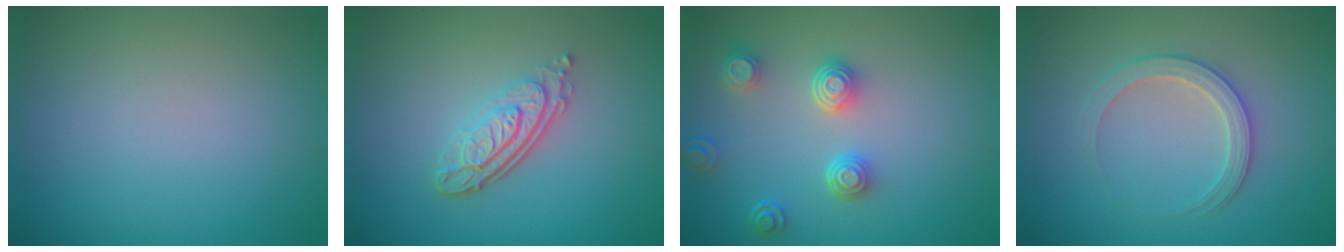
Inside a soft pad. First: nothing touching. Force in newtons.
{"total": 4.4, "press": 3.1, "slide": 3.2}
{"total": 3.9, "press": 3.1, "slide": 2.3}
{"total": 2.8, "press": 2.7, "slide": 0.4}